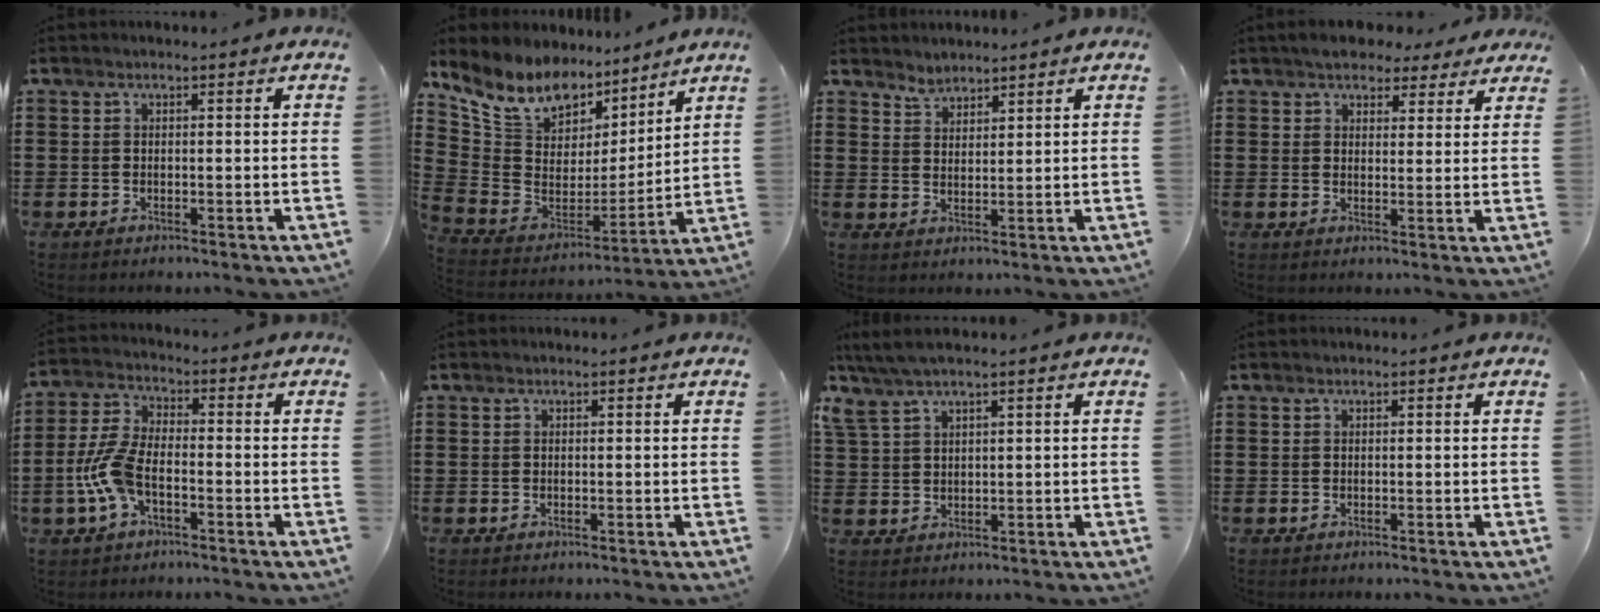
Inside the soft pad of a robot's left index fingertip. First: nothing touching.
{"total": 10.1, "force": [8.6, 4.7, 2.4], "torque": [-0.103, -0.061, 0.157]}
{"total": 2.6, "force": [2.5, 0.7, -0.3], "torque": [-0.002, -0.004, 0.048]}
{"total": 4.8, "force": [4.2, 2.1, 1.3], "torque": [-0.033, -0.003, 0.077]}
{"total": 7.8, "force": [-2.3, 3.7, 6.5], "torque": [-0.164, -0.007, -0.050]}
{"total": 0.0}
{"total": 4.2, "force": [3.0, 0.9, 2.8], "torque": [-0.063, 0.004, 0.056]}
{"total": 0.0}